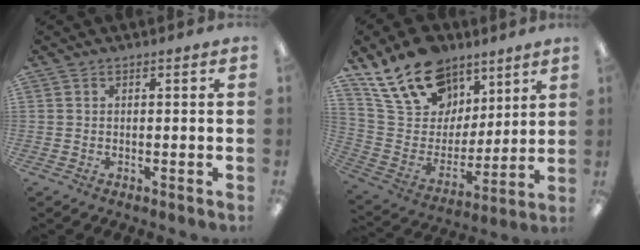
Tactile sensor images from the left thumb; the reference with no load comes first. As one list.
[{"total": 20.8, "force": [13.9, 12.8, 8.8], "torque": [-0.171, -0.071, 0.260]}]